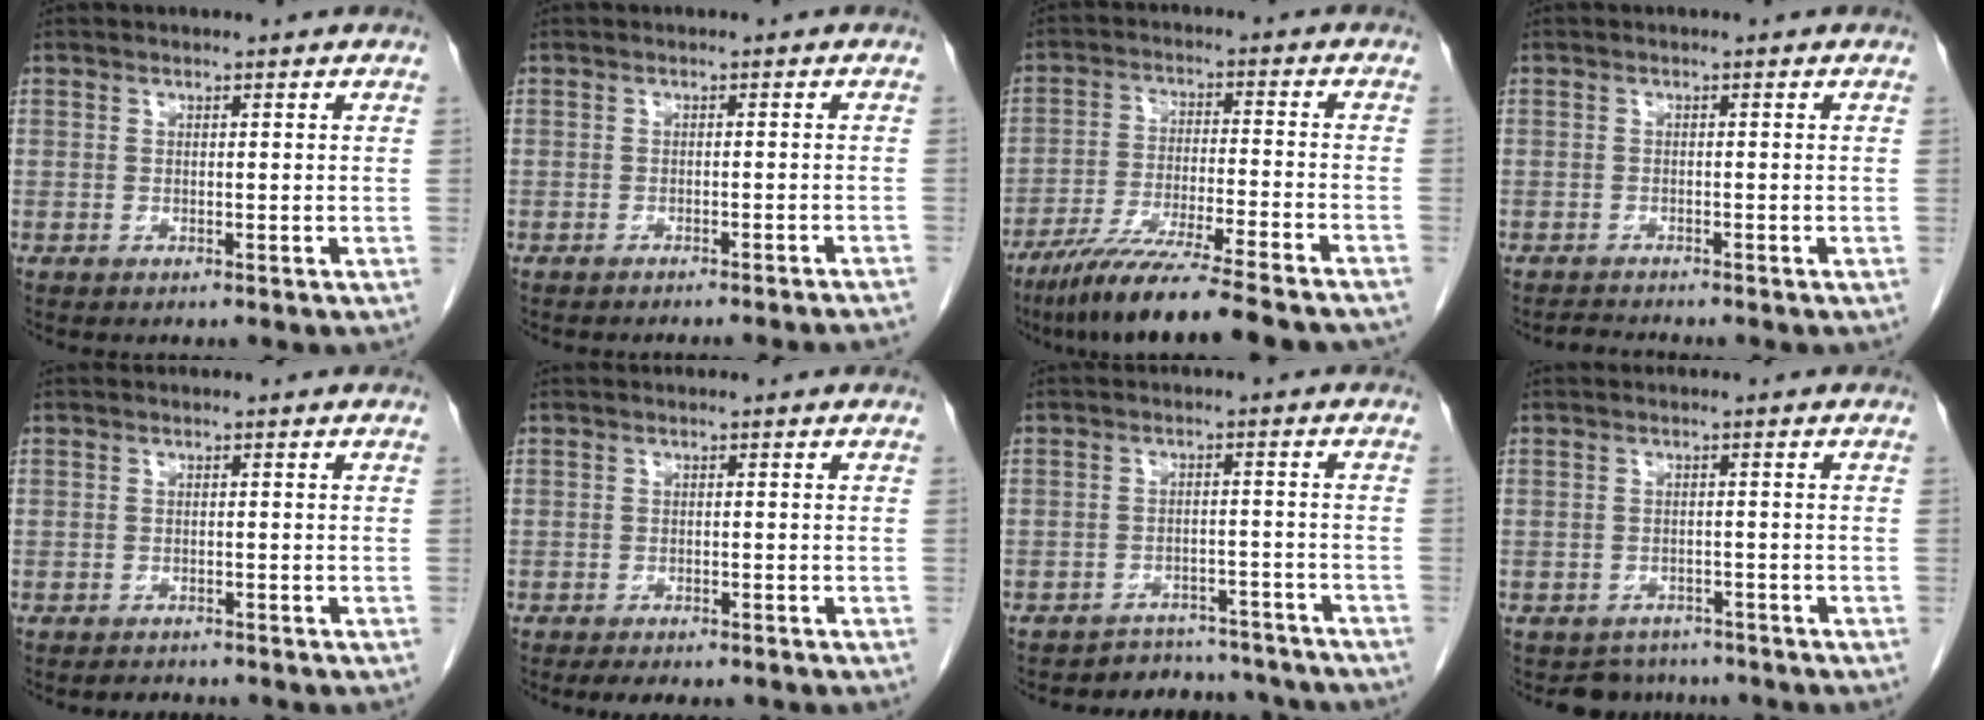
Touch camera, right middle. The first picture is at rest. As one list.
[{"total": 9.1, "force": [-8.6, -0.6, 2.8], "torque": [-0.017, -0.011, -0.093]}, {"total": 18.0, "force": [-15.1, 0.0, 9.8], "torque": [-0.144, -0.042, -0.237]}, {"total": 1.6, "force": [-1.6, -0.2, 0.1], "torque": [-0.009, -0.010, -0.027]}, {"total": 1.3, "force": [-1.2, 0.4, 0.1], "torque": [-0.005, -0.003, -0.016]}, {"total": 3.8, "force": [-3.1, 1.4, 1.8], "torque": [-0.024, -0.007, -0.038]}, {"total": 9.4, "force": [-8.8, 3.1, 0.2], "torque": [0.012, 0.024, -0.101]}, {"total": 3.7, "force": [-3.2, 1.8, -0.6], "torque": [0.008, 0.007, -0.047]}]